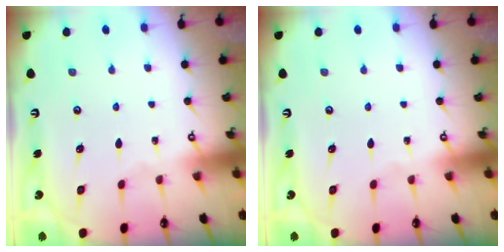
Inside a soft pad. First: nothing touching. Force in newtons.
{"total": 0.0}